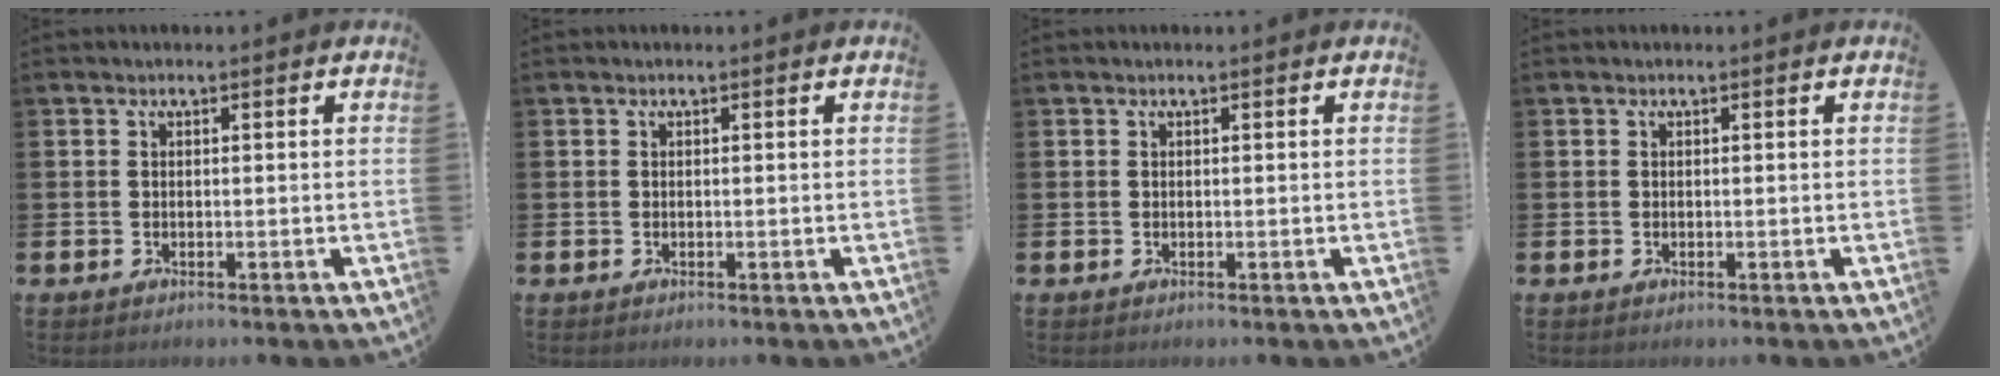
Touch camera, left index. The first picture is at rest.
{"total": 0.0}
{"total": 0.0}
{"total": 0.0}